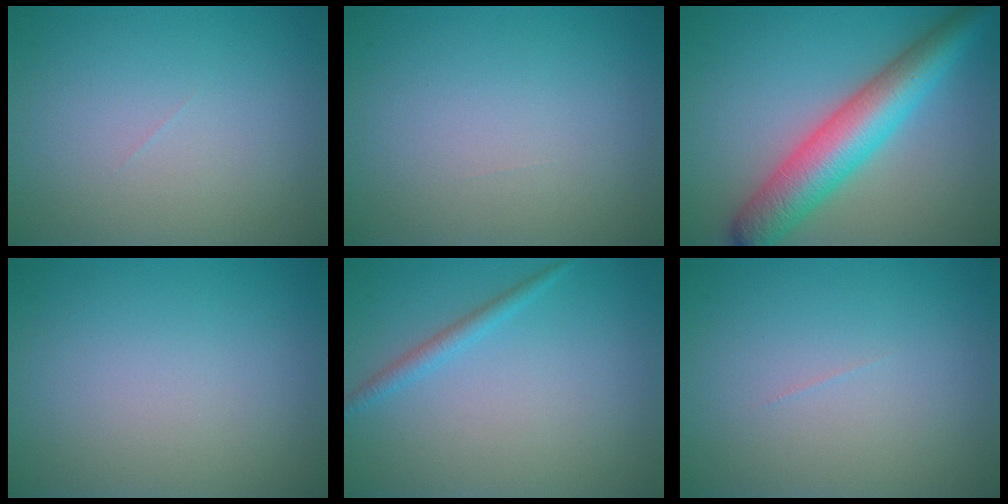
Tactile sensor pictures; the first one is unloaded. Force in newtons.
{"total": 0.0}
{"total": 7.7, "press": 7.7, "slide": 0.2}
{"total": 0.0}
{"total": 1.5, "press": 1.5, "slide": 0.1}
{"total": 0.0}